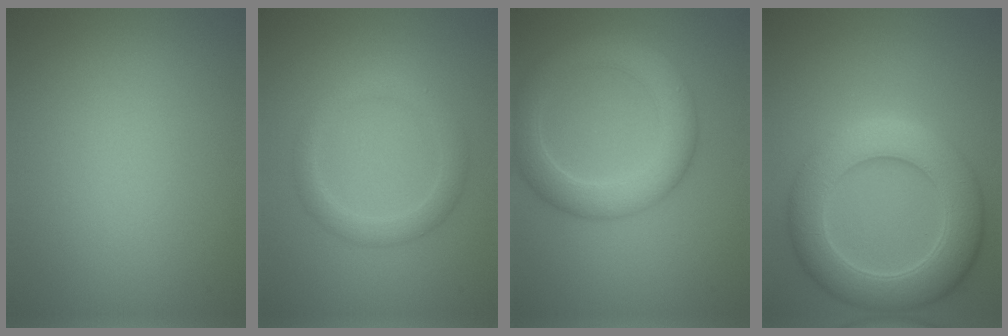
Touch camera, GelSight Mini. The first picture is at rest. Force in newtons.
{"total": 2.5, "press": 2.5, "slide": 0.2}
{"total": 5.3, "press": 5.3, "slide": 0.4}
{"total": 8.0, "press": 7.9, "slide": 0.7}